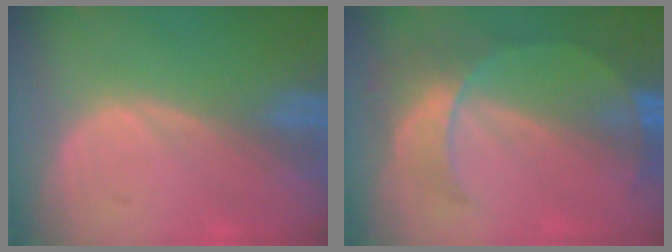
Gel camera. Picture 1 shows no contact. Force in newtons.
{"total": 7.8, "press": 6.7, "slide": 3.9}